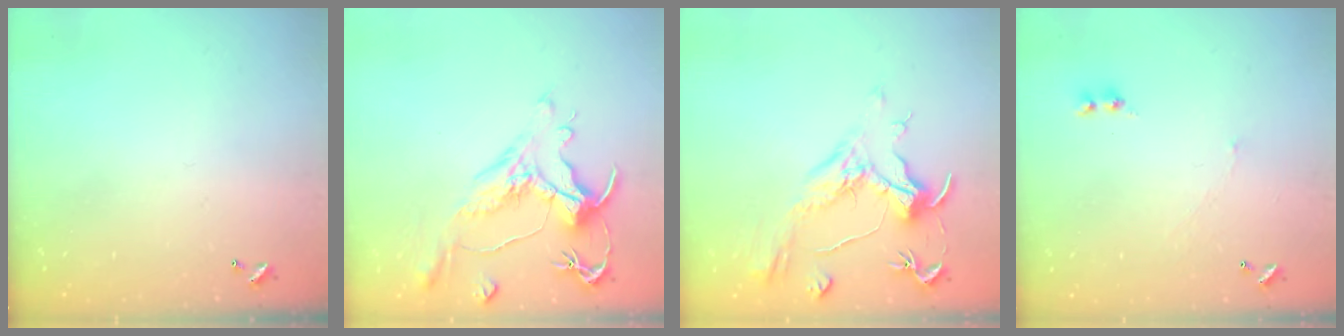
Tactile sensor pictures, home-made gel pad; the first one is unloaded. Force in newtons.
{"total": 1.5, "press": 0.4, "slide": 1.5}
{"total": 1.1, "press": 0.1, "slide": 1.1}
{"total": 2.6, "press": 2.6, "slide": 0.6}